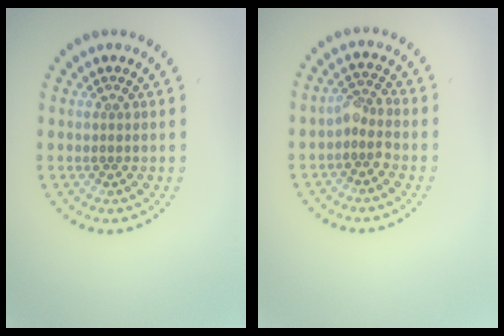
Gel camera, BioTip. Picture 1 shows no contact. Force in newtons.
{"total": 1.9, "press": 1.5, "slide": 1.2}